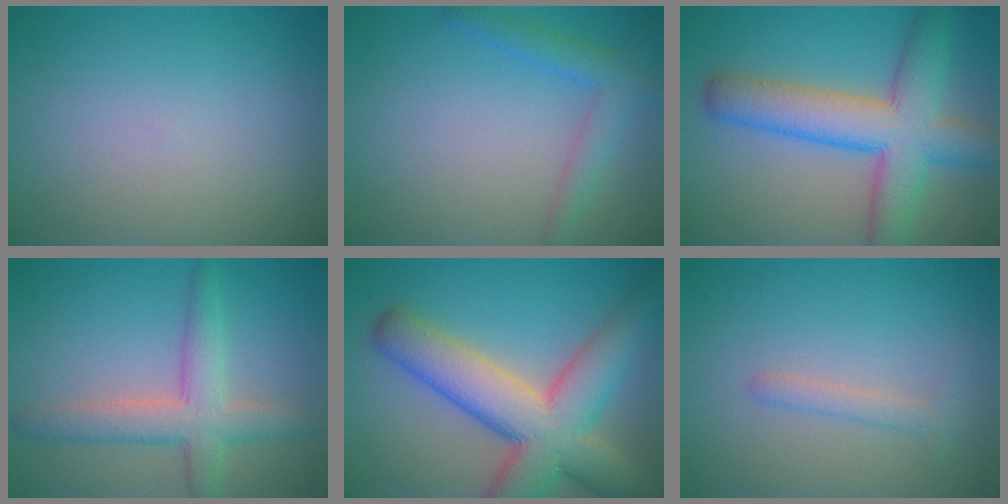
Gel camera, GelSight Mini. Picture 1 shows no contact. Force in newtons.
{"total": 2.9, "press": 2.9, "slide": 0.1}
{"total": 8.6, "press": 8.6, "slide": 0.3}
{"total": 4.5, "press": 4.5, "slide": 0.1}
{"total": 10.5, "press": 10.5, "slide": 0.8}
{"total": 1.4, "press": 1.4, "slide": 0.0}